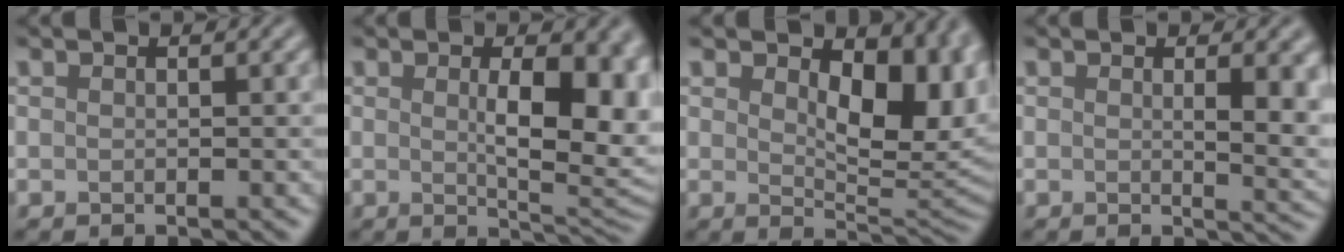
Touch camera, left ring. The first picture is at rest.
{"total": 8.2, "force": [0.8, 3.1, 7.6], "torque": [-0.104, -0.009, 0.021]}
{"total": 8.7, "force": [2.3, 4.6, 7.0], "torque": [-0.104, -0.010, 0.037]}
{"total": 4.5, "force": [0.8, 1.4, 4.2], "torque": [-0.044, -0.002, 0.014]}